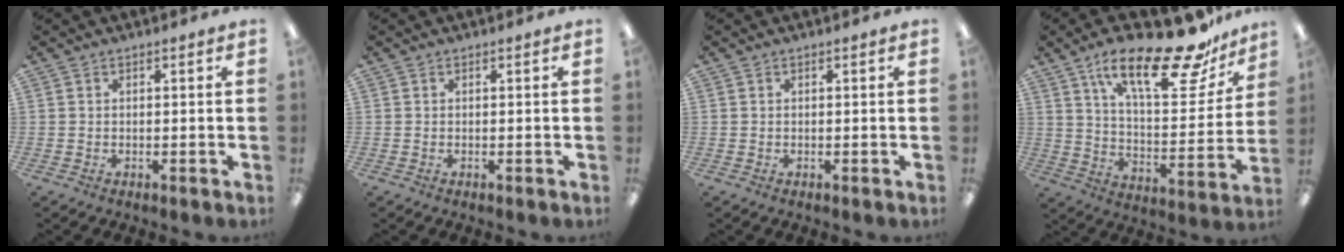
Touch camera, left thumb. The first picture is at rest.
{"total": 0.0}
{"total": 0.0}
{"total": 23.8, "force": [16.4, 7.6, 15.4], "torque": [-0.238, -0.098, 0.267]}